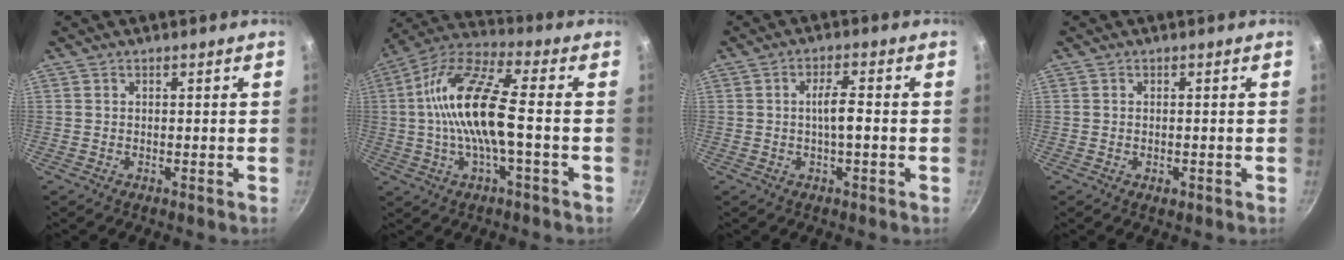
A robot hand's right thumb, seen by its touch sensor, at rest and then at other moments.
{"total": 16.0, "force": [-0.8, 4.7, 15.3], "torque": [-0.293, 0.034, -0.028]}
{"total": 4.3, "force": [-0.4, 0.7, 4.2], "torque": [-0.078, 0.012, -0.009]}
{"total": 1.2, "force": [-0.5, 0.7, 0.9], "torque": [-0.013, 0.000, -0.008]}